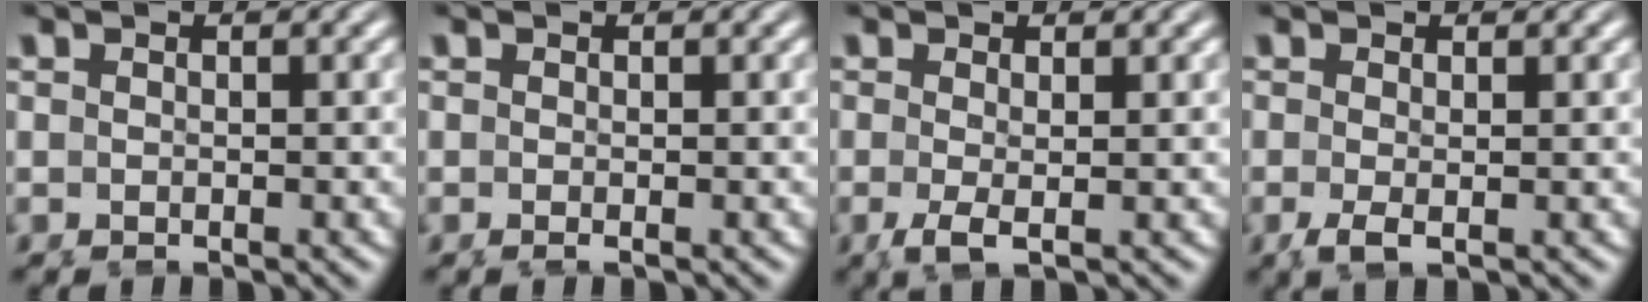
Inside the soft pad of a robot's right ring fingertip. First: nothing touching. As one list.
[{"total": 0.0}, {"total": 1.3, "force": [-0.5, -0.2, 1.2], "torque": [-0.028, -0.014, -0.006]}, {"total": 1.0, "force": [-0.5, -0.2, 0.8], "torque": [-0.021, -0.011, -0.008]}]